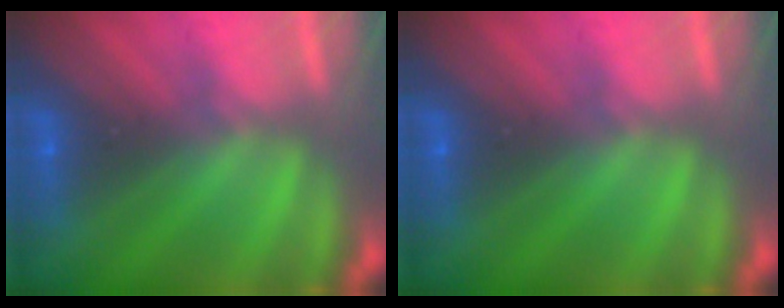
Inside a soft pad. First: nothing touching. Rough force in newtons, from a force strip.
{"total": 0.0}